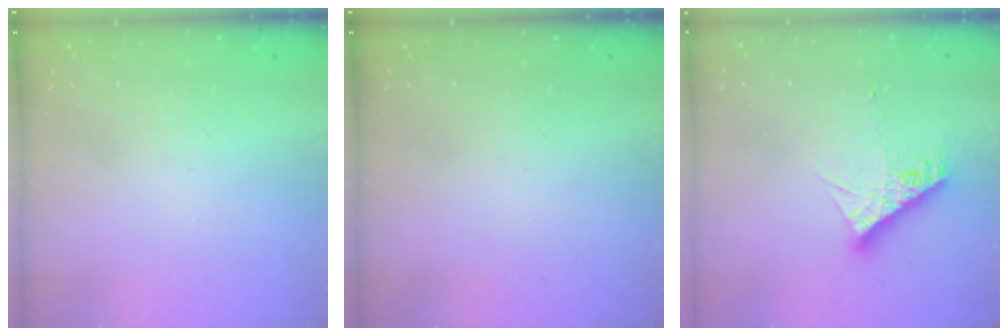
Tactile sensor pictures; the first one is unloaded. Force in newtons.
{"total": 0.0}
{"total": 9.6, "press": 9.6, "slide": 0.7}